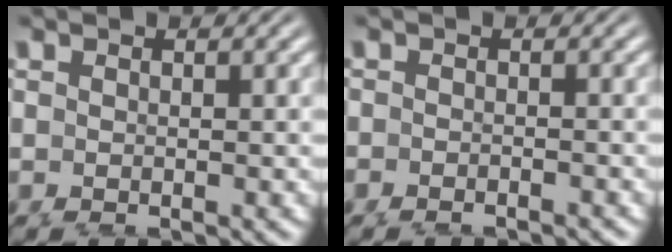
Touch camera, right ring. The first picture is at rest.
{"total": 1.4, "force": [-1.4, -0.2, -0.2], "torque": [0.008, -0.005, -0.021]}